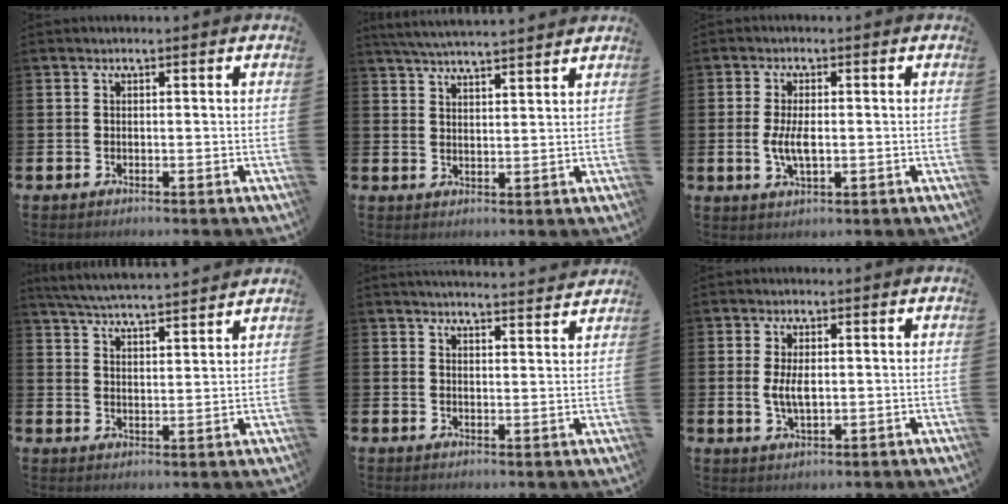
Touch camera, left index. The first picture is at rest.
{"total": 4.6, "force": [4.5, -0.1, 0.8], "torque": [-0.029, -0.021, 0.082]}
{"total": 4.1, "force": [-0.2, 1.7, 3.7], "torque": [-0.069, -0.001, -0.009]}
{"total": 5.5, "force": [5.4, 0.0, 0.9], "torque": [-0.037, -0.036, 0.095]}
{"total": 3.7, "force": [3.7, -0.1, 0.2], "torque": [0.002, -0.030, 0.063]}
{"total": 3.5, "force": [0.3, 1.6, 3.1], "torque": [-0.047, 0.000, 0.000]}